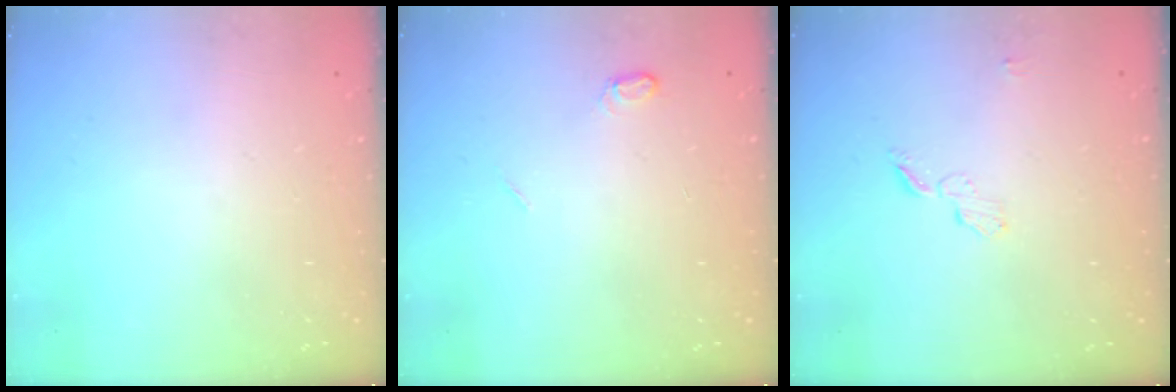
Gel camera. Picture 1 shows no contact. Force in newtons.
{"total": 4.7, "press": 4.7, "slide": 0.5}
{"total": 4.7, "press": 4.7, "slide": 0.4}